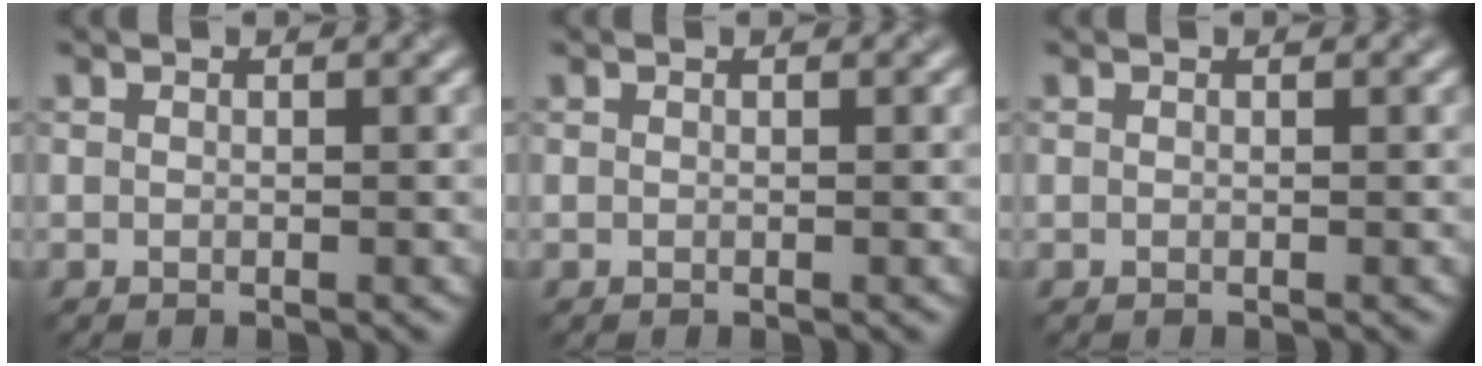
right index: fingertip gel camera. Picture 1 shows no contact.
{"total": 0.0}
{"total": 0.0}